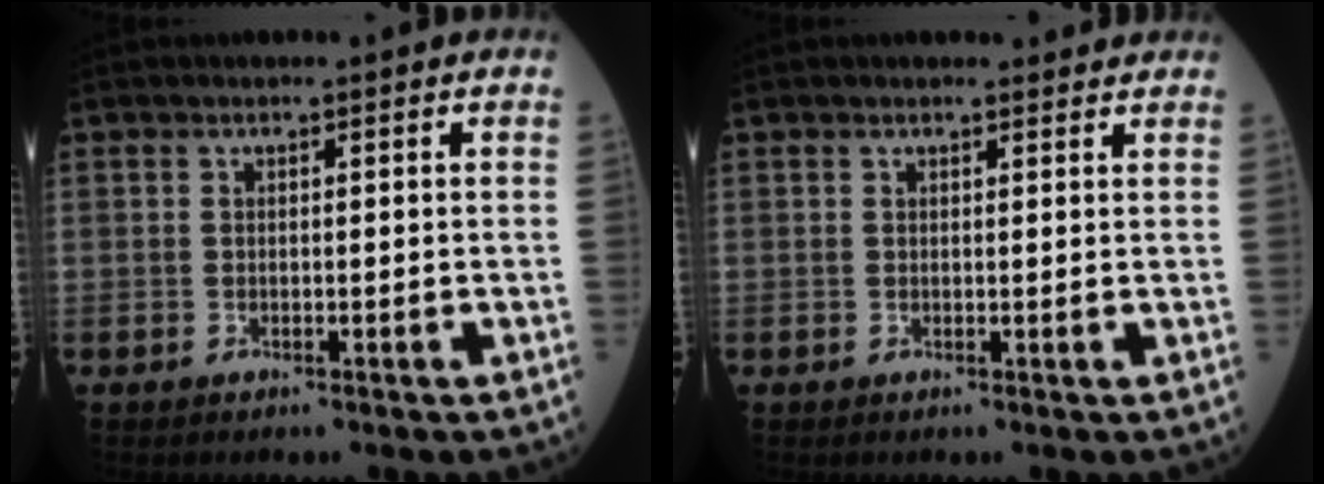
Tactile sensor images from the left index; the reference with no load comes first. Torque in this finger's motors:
{"motor_torque": [-0.14, -0.60, 0.17, 0.02]}